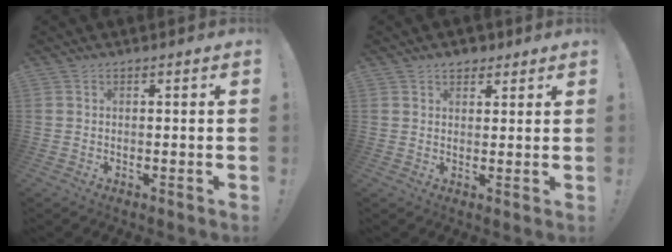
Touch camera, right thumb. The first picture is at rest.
{"total": 3.8, "force": [2.6, 2.5, 1.0], "torque": [-0.001, -0.012, 0.045]}